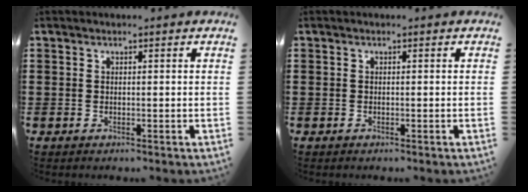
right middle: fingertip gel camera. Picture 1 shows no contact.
{"total": 0.0}